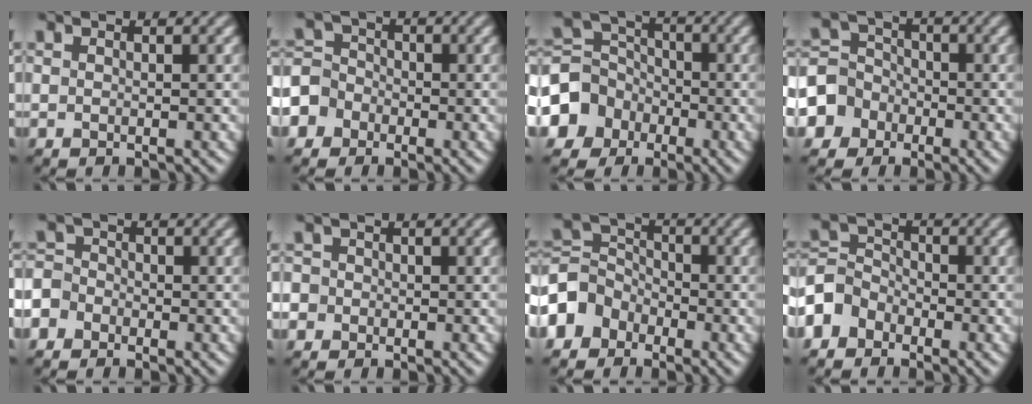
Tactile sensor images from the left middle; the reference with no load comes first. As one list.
[{"total": 5.3, "force": [-3.1, 4.2, 0.6], "torque": [0.001, 0.003, -0.072]}, {"total": 6.6, "force": [-3.3, 5.5, 1.5], "torque": [-0.035, 0.005, -0.086]}, {"total": 5.7, "force": [-3.0, 4.8, 0.7], "torque": [-0.004, 0.006, -0.076]}, {"total": 3.9, "force": [-2.4, 3.0, 0.6], "torque": [0.001, 0.009, -0.058]}, {"total": 2.4, "force": [-0.7, 2.2, 0.3], "torque": [0.005, 0.017, -0.027]}, {"total": 4.8, "force": [-2.9, 3.7, 0.9], "torque": [-0.019, 0.013, -0.072]}, {"total": 3.7, "force": [-2.7, 2.4, 0.5], "torque": [-0.012, 0.009, -0.063]}]